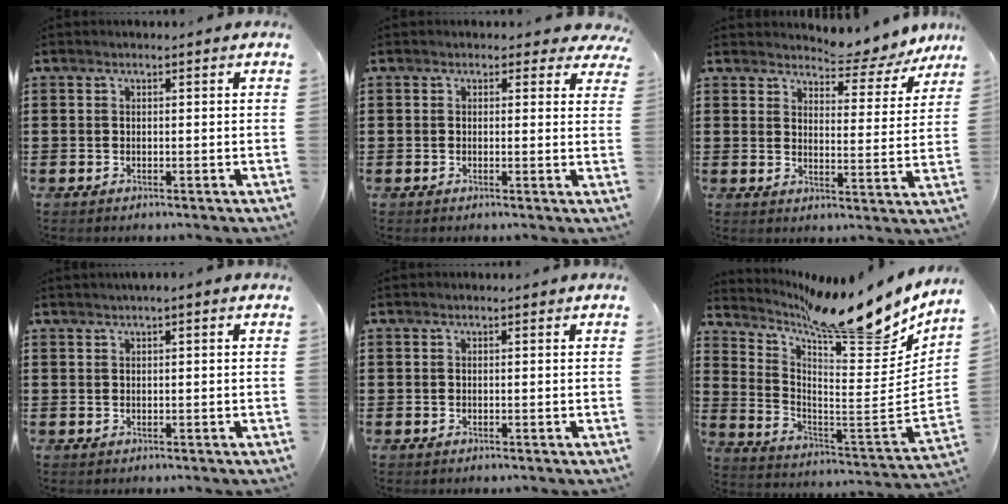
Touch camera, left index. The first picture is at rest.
{"total": 1.6, "force": [1.0, 1.0, 0.8], "torque": [-0.012, 0.005, 0.015]}
{"total": 4.9, "force": [4.7, 0.9, 1.2], "torque": [-0.024, -0.039, 0.073]}
{"total": 0.7, "force": [0.4, 0.0, 0.6], "torque": [-0.010, 0.000, 0.008]}
{"total": 0.0}
{"total": 14.9, "force": [11.8, 3.0, 8.6], "torque": [-0.146, -0.088, 0.190]}